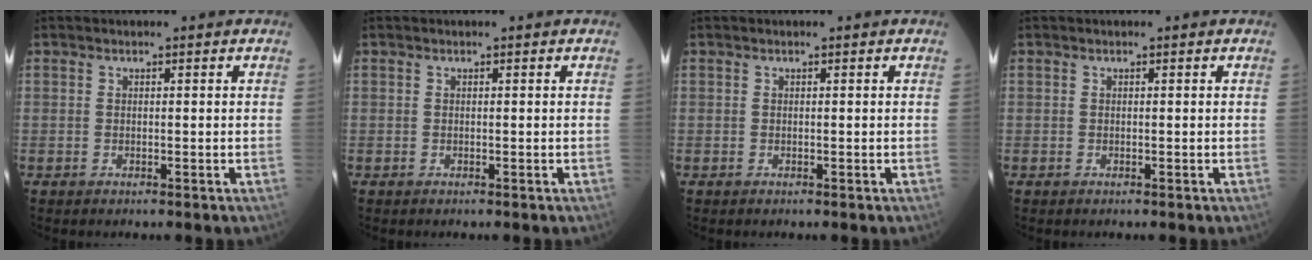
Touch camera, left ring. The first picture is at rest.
{"total": 0.0}
{"total": 0.0}
{"total": 0.0}